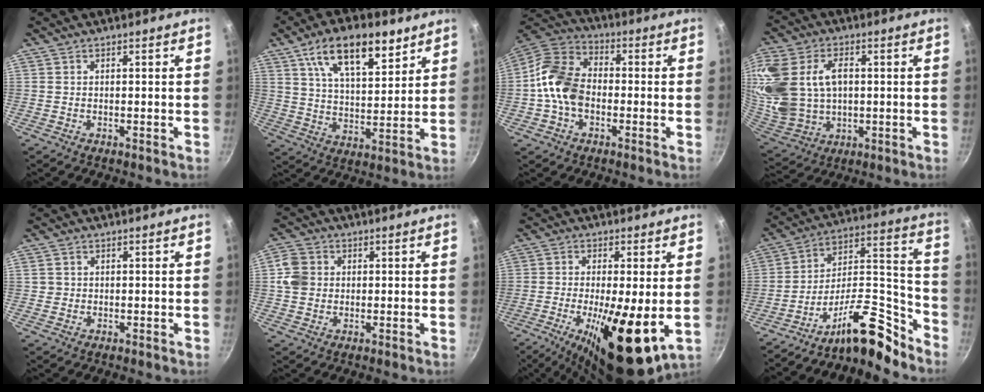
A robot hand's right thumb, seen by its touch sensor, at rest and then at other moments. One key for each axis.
{"total": 16.0, "fx": 9.1, "fy": 7.0, "fz": 11.1, "tx": -0.151, "ty": -0.036, "tz": 0.152}
{"total": 12.0, "fx": -2.0, "fy": 8.5, "fz": 8.2, "tx": -0.131, "ty": 0.034, "tz": -0.058}
{"total": 21.5, "fx": 4.0, "fy": 15.3, "fz": 14.5, "tx": -0.328, "ty": -0.001, "tz": 0.088}
{"total": 1.0, "fx": 0.0, "fy": 1.0, "fz": 0.0, "tx": 0.006, "ty": 0.003, "tz": 0.000}
{"total": 5.4, "fx": 0.3, "fy": 4.8, "fz": 2.5, "tx": -0.031, "ty": 0.007, "tz": -0.005}
{"total": 16.8, "fx": -3.5, "fy": 4.9, "fz": 15.6, "tx": -0.252, "ty": -0.013, "tz": -0.048}
{"total": 14.3, "fx": -11.0, "fy": 4.5, "fz": 7.9, "tx": -0.095, "ty": 0.124, "tz": -0.187}